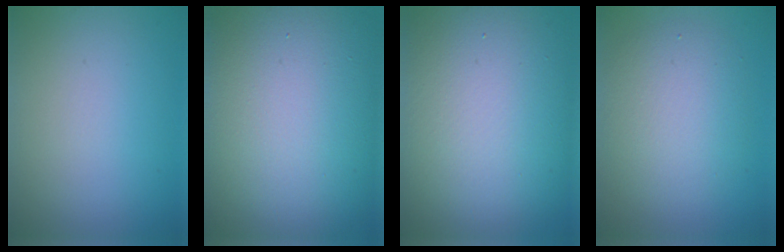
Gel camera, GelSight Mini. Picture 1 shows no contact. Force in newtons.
{"total": 19.6, "press": 19.6, "slide": 0.8}
{"total": 16.9, "press": 16.9, "slide": 1.0}
{"total": 4.8, "press": 4.8, "slide": 0.4}